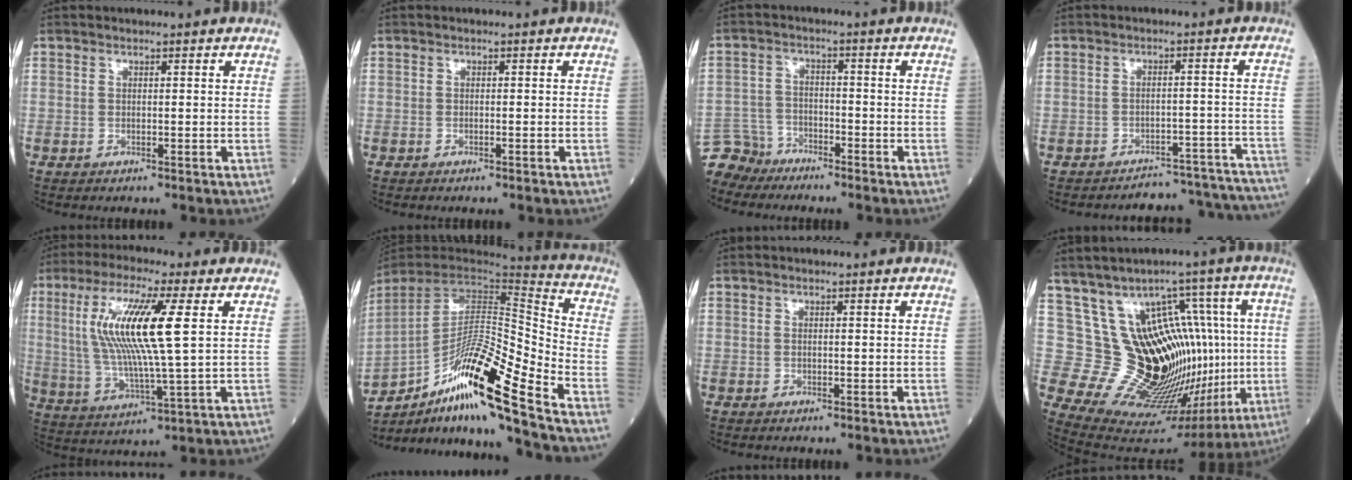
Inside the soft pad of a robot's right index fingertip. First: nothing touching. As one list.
[{"total": 0.5, "force": [-0.3, -0.1, 0.4], "torque": [-0.012, 0.001, -0.003]}, {"total": 5.0, "force": [-4.5, 1.8, -1.1], "torque": [0.018, 0.005, -0.090]}, {"total": 12.9, "force": [-12.8, 1.6, -0.6], "torque": [0.033, 0.041, -0.149]}, {"total": 14.0, "force": [3.2, 0.6, 13.6], "torque": [-0.291, 0.001, 0.058]}, {"total": 20.4, "force": [-13.7, -0.1, 15.2], "torque": [-0.271, -0.009, -0.250]}, {"total": 0.0}, {"total": 18.4, "force": [1.5, 10.0, 15.4], "torque": [-0.222, 0.042, 0.057]}]